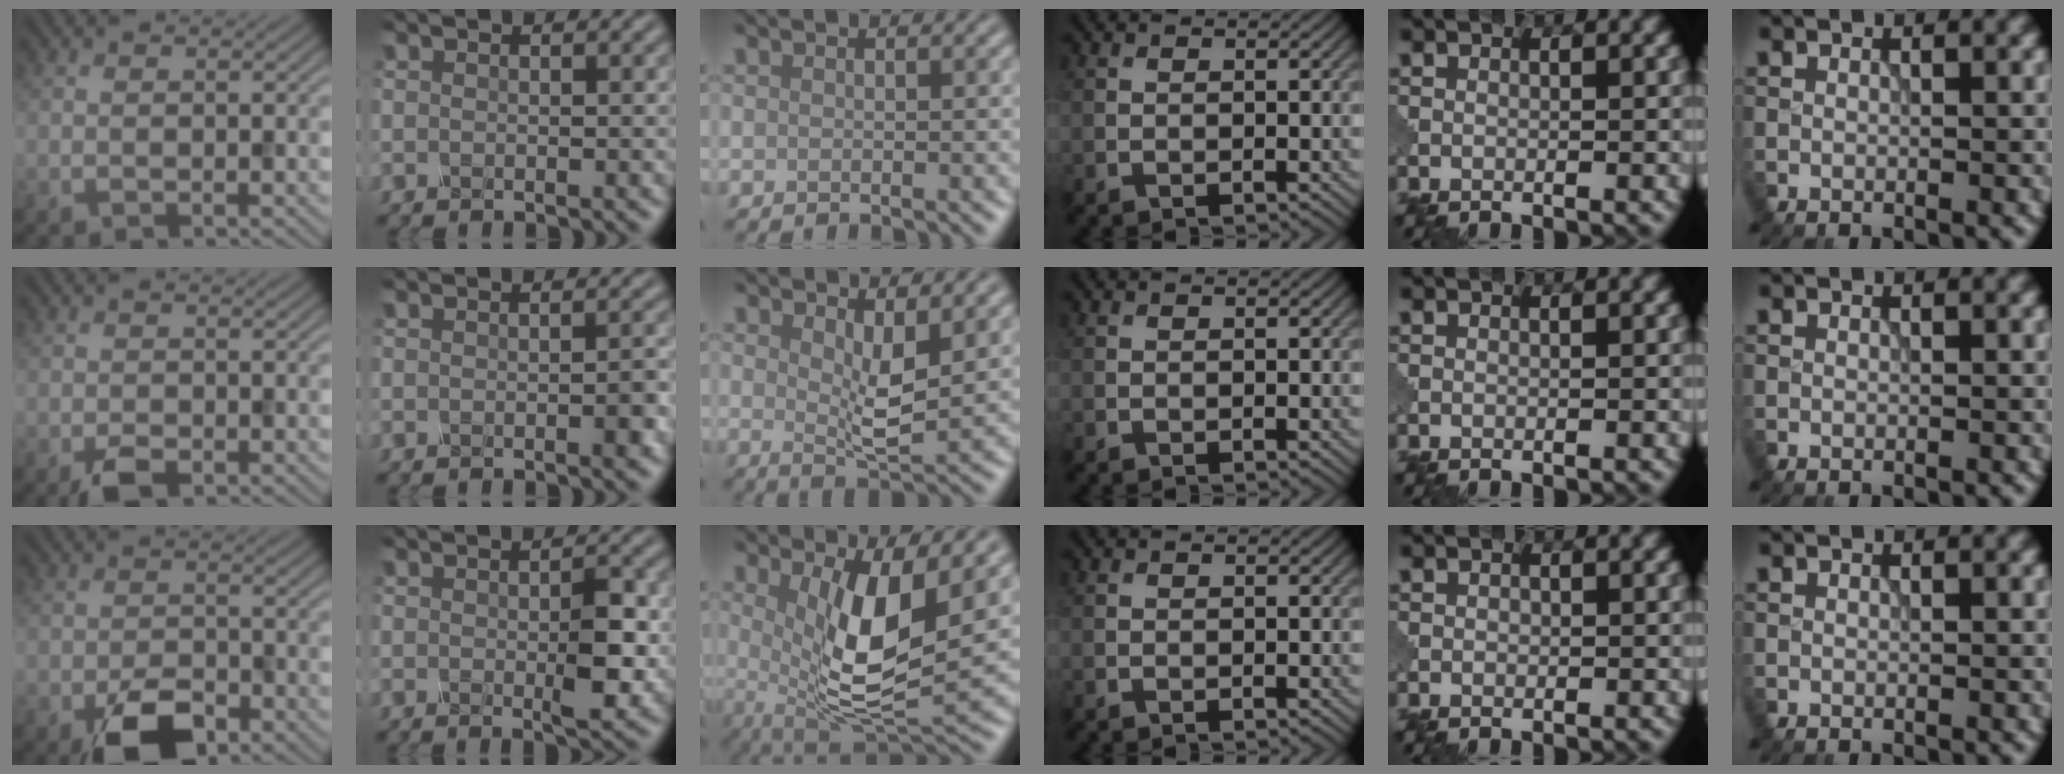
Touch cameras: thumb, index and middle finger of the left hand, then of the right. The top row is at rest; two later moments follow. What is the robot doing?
{"motion": "press", "object": "mechanical pencil"}